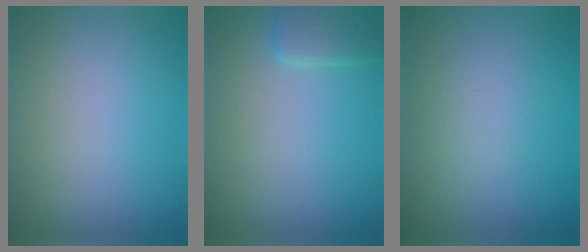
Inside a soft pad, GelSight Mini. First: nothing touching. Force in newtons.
{"total": 1.9, "press": 1.9, "slide": 0.2}
{"total": 1.6, "press": 1.6, "slide": 0.1}